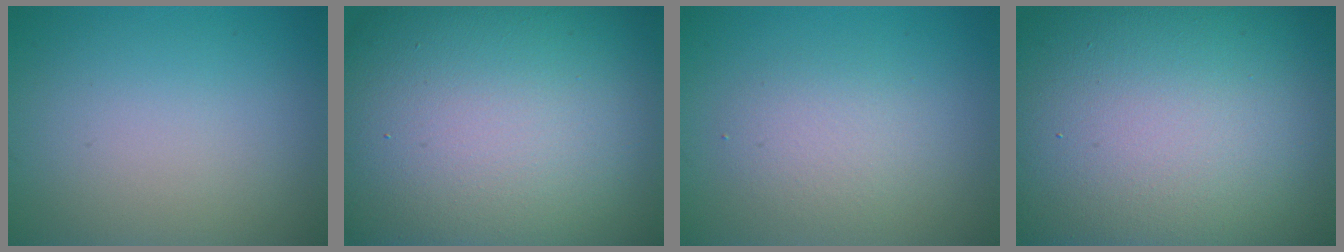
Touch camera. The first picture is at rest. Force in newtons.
{"total": 24.5, "press": 24.5, "slide": 0.8}
{"total": 2.4, "press": 2.4, "slide": 0.2}
{"total": 23.6, "press": 23.6, "slide": 1.3}